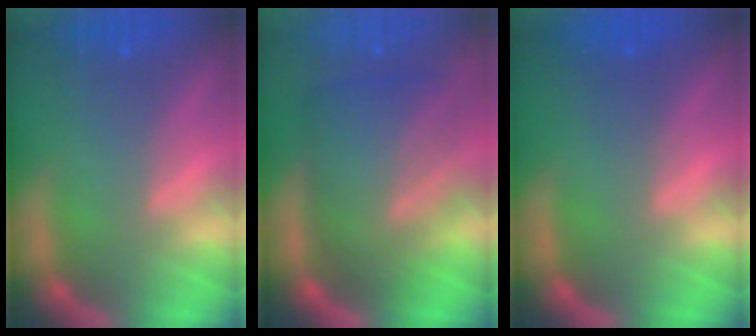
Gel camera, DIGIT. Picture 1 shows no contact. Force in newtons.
{"total": 9.1}
{"total": 1.0}